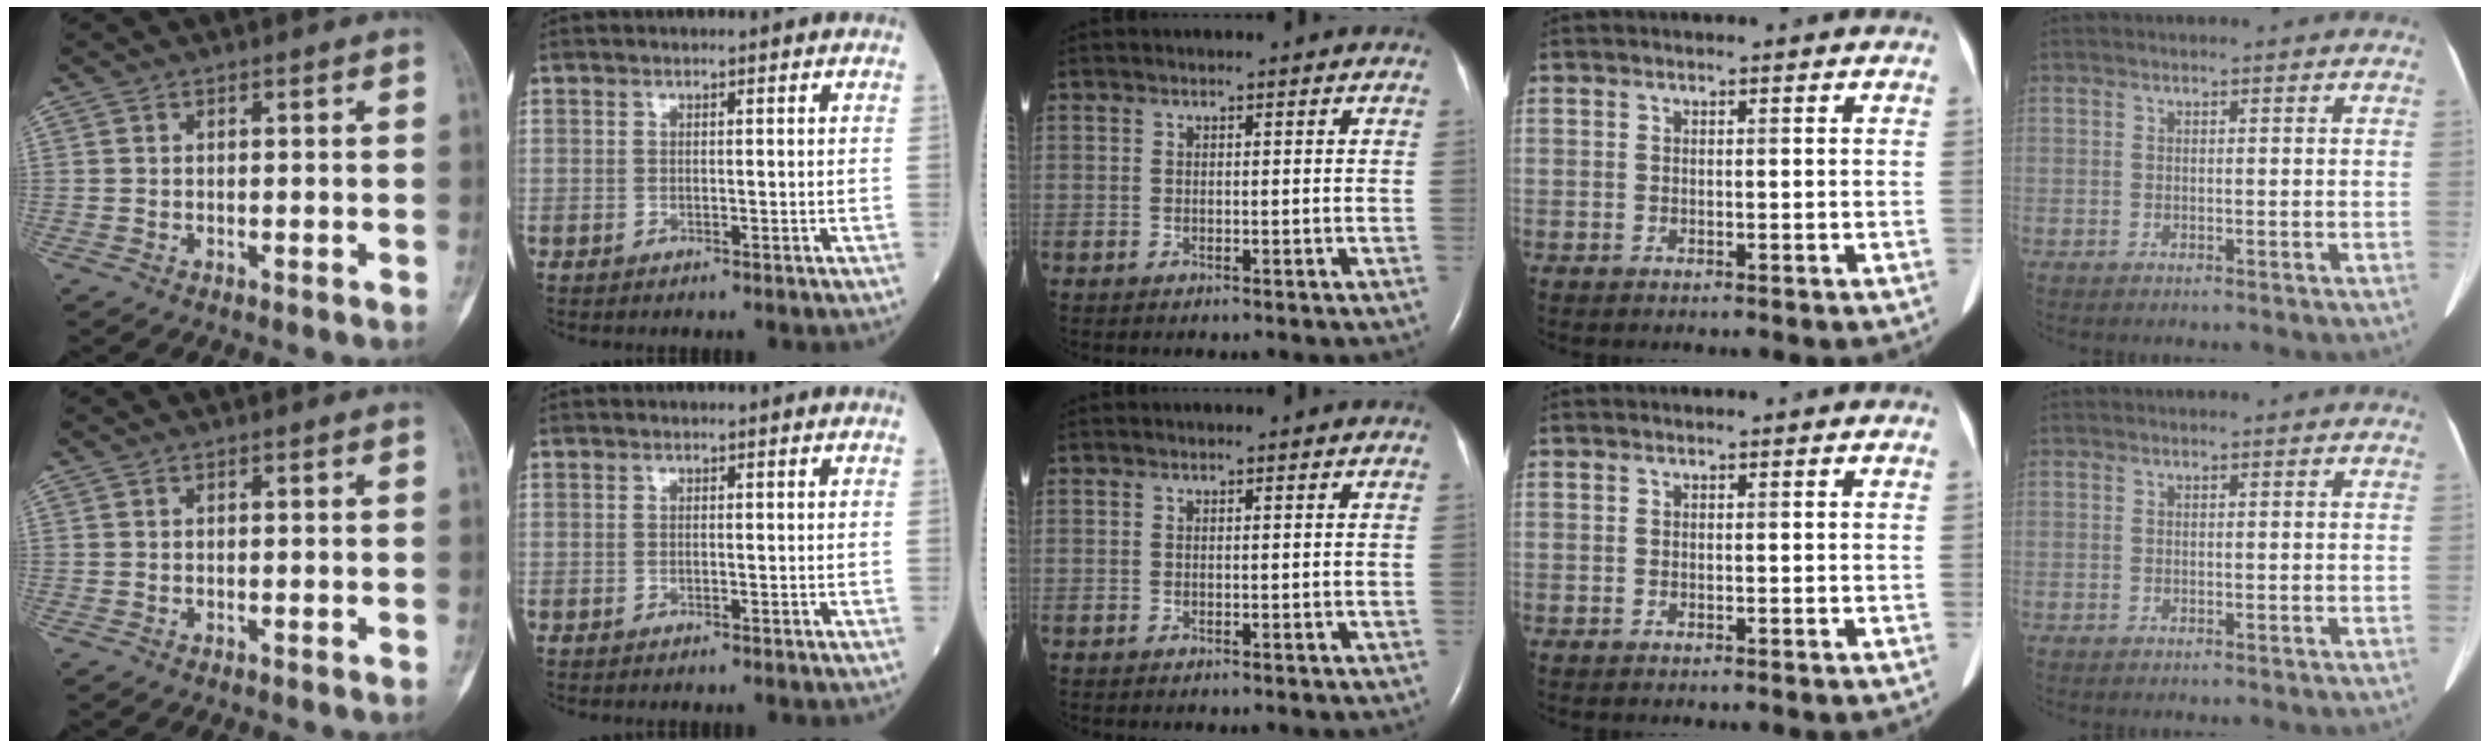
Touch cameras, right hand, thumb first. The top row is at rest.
{}